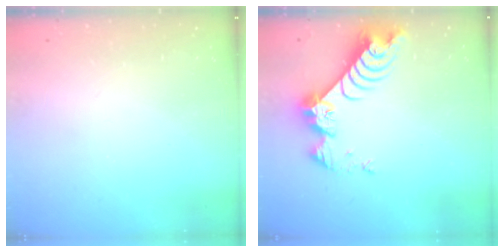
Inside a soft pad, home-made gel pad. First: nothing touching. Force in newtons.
{"total": 9.4, "press": 9.4, "slide": 0.9}